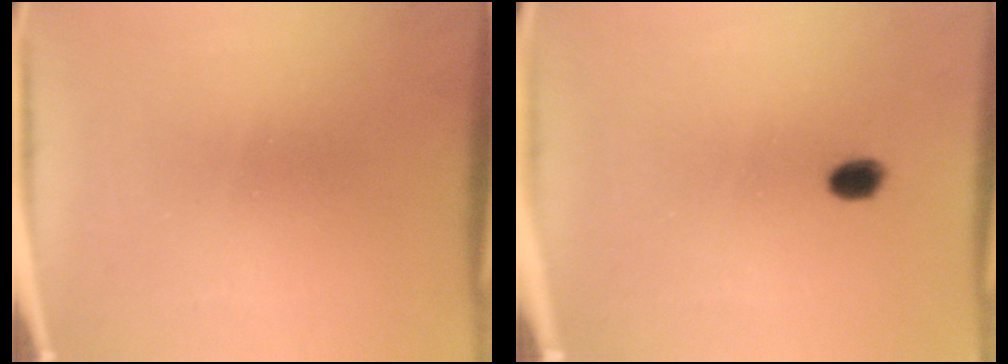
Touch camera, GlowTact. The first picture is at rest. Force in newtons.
{"total": 2.4}